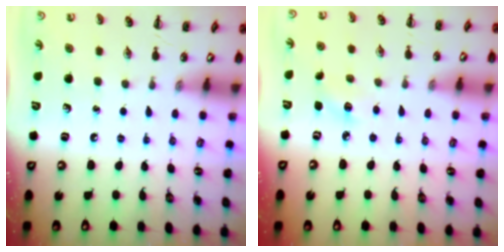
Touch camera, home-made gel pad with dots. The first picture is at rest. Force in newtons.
{"total": 4.4, "press": 4.2, "slide": 1.2}